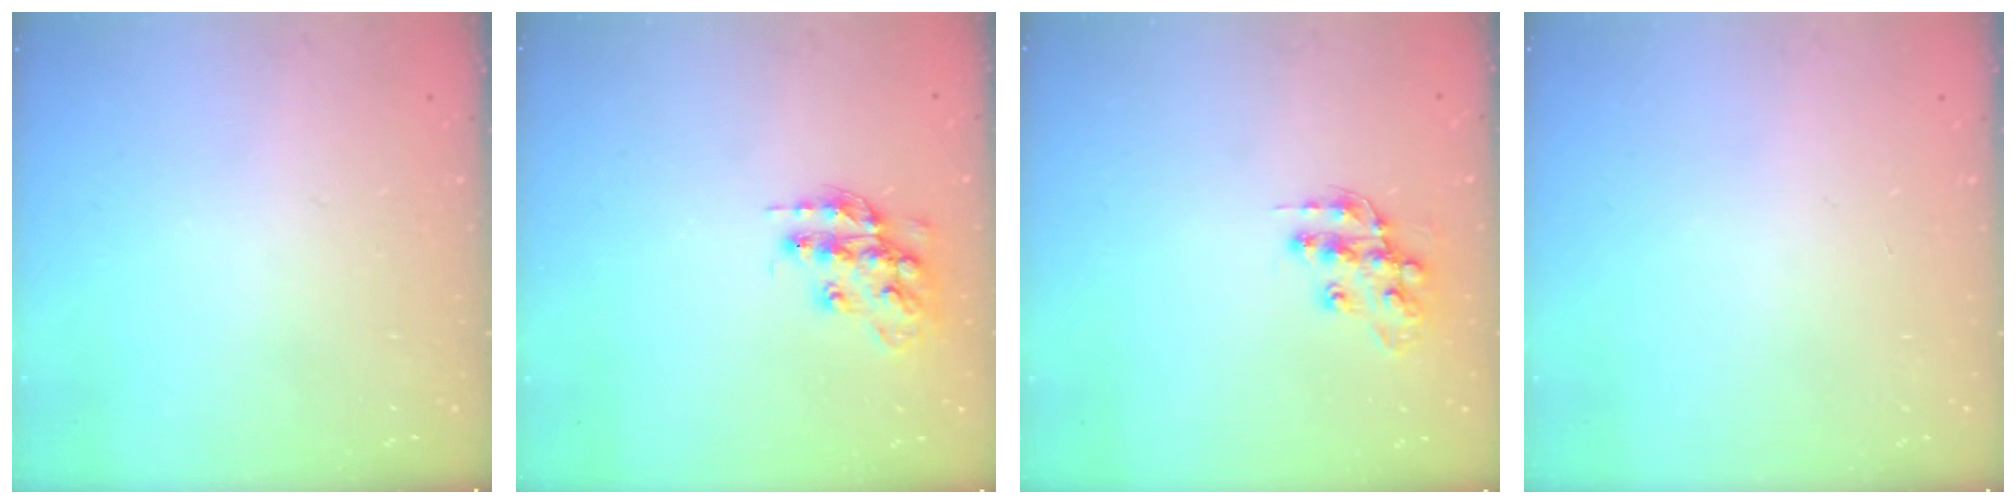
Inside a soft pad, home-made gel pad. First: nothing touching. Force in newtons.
{"total": 14.0, "press": 14.0, "slide": 0.6}
{"total": 13.0, "press": 13.0, "slide": 1.0}
{"total": 0.0}